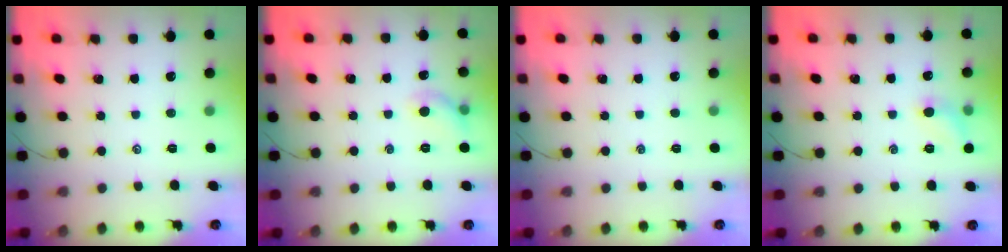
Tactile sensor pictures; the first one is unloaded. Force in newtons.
{"total": 5.6, "press": 5.5, "slide": 1.0}
{"total": 0.0}
{"total": 6.3, "press": 6.1, "slide": 1.6}